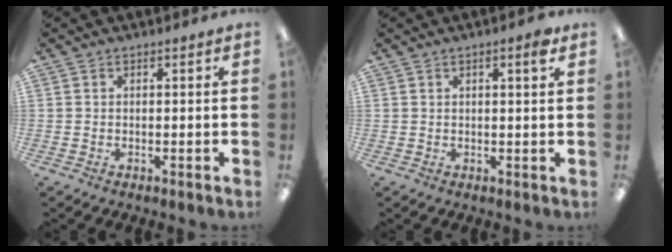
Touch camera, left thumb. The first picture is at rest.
{"total": 2.3, "force": [1.4, 0.4, 1.8], "torque": [-0.024, -0.003, 0.020]}